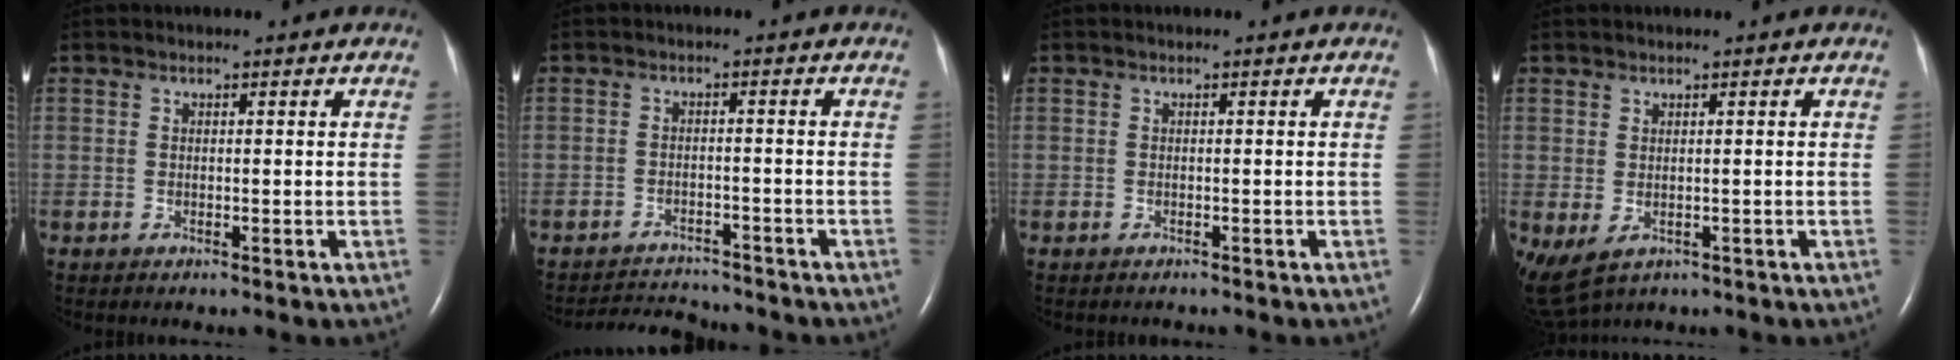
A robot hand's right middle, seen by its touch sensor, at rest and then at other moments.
{"total": 5.9, "force": [-5.9, 0.6, 0.2], "torque": [-0.009, 0.000, -0.093]}
{"total": 1.0, "force": [-0.9, 0.3, 0.3], "torque": [-0.012, -0.002, -0.010]}
{"total": 6.1, "force": [-2.3, 3.8, 4.1], "torque": [-0.080, -0.011, -0.027]}